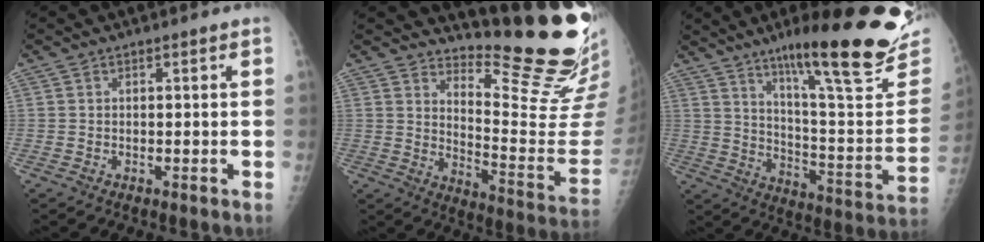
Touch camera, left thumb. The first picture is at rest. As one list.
[{"total": 19.7, "force": [17.6, 2.0, 8.5], "torque": [-0.094, -0.204, 0.233]}, {"total": 26.4, "force": [18.2, 4.4, 18.6], "torque": [-0.245, -0.092, 0.275]}]